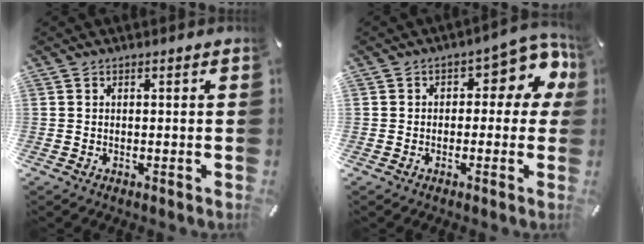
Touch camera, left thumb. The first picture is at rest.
{"total": 9.2, "force": [2.8, 5.6, 6.8], "torque": [-0.082, -0.014, 0.046]}